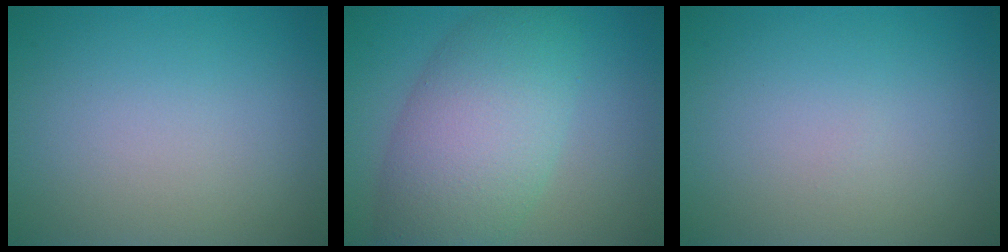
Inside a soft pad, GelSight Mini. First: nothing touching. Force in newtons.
{"total": 8.4, "press": 8.4, "slide": 0.1}
{"total": 0.0}